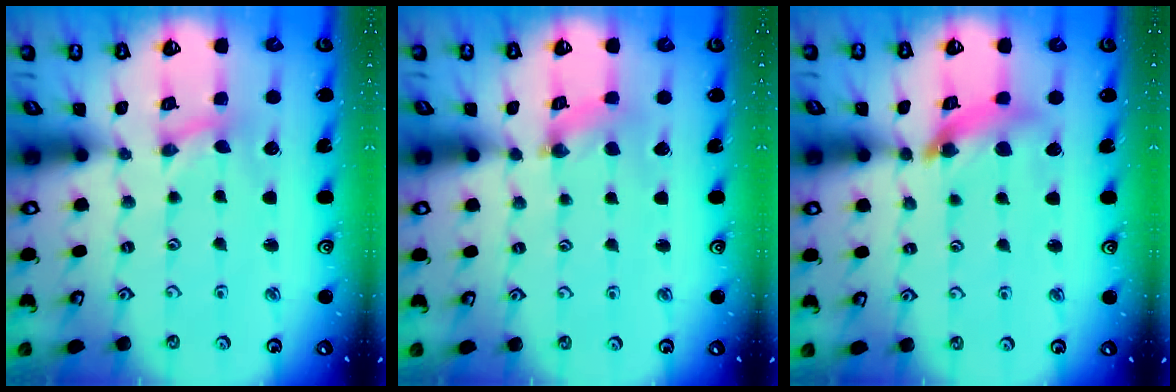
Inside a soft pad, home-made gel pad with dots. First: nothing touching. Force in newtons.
{"total": 1.0, "press": 1.0, "slide": 0.3}
{"total": 11.6, "press": 11.5, "slide": 1.6}